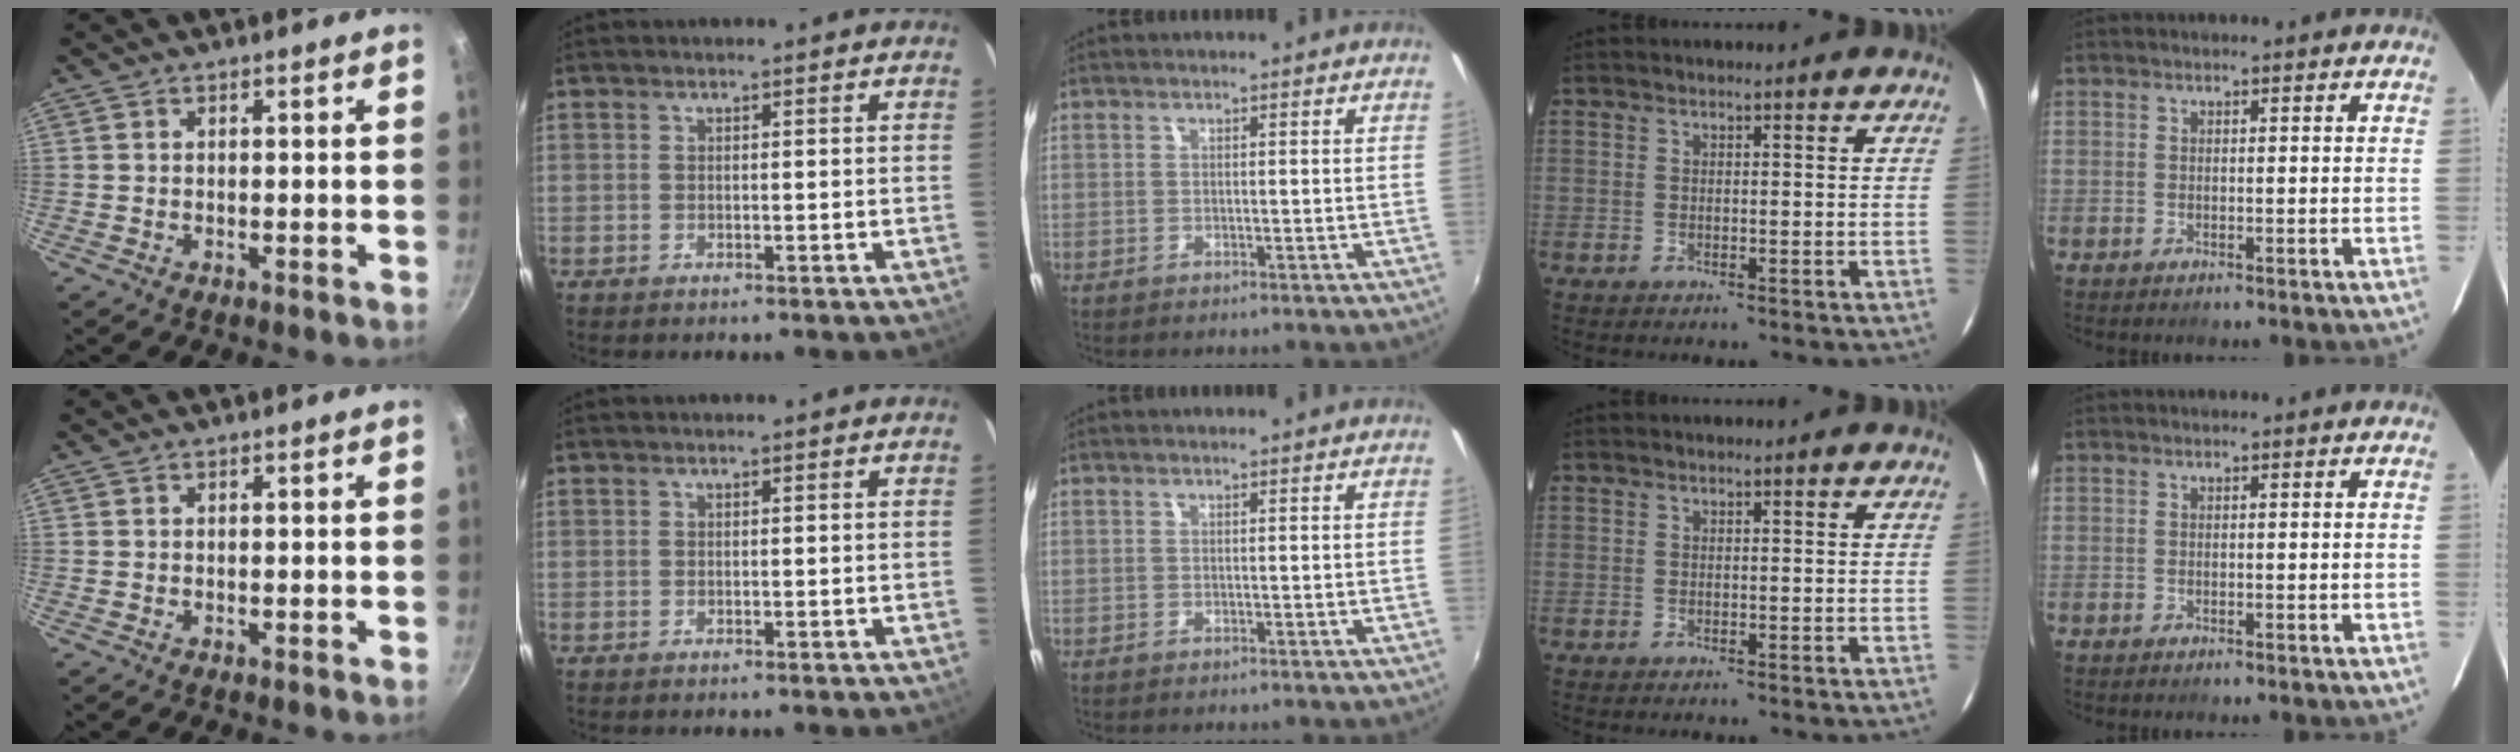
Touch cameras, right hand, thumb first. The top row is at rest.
{}